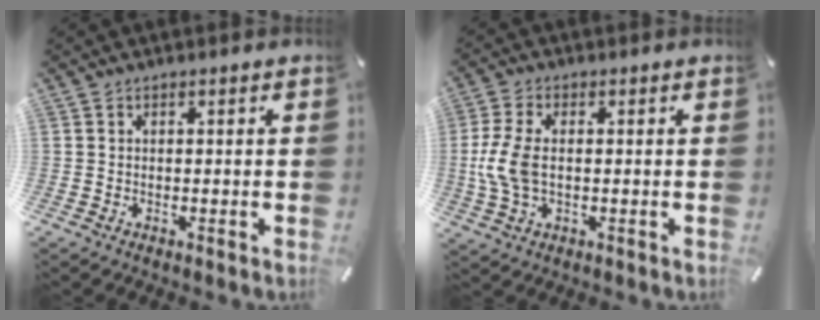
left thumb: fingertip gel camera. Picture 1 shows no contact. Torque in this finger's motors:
{"motor_torque": [0.94, 1.06, 0.73, 0.21, 0.26]}